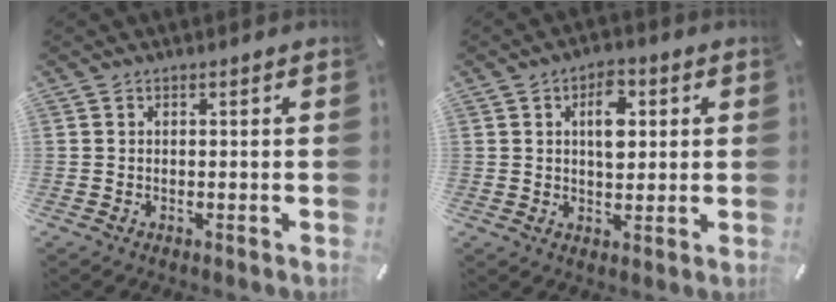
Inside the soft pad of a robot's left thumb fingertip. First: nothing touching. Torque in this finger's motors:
{"motor_torque": [0.29, 0.44, 0.87, -0.47, 0.24]}